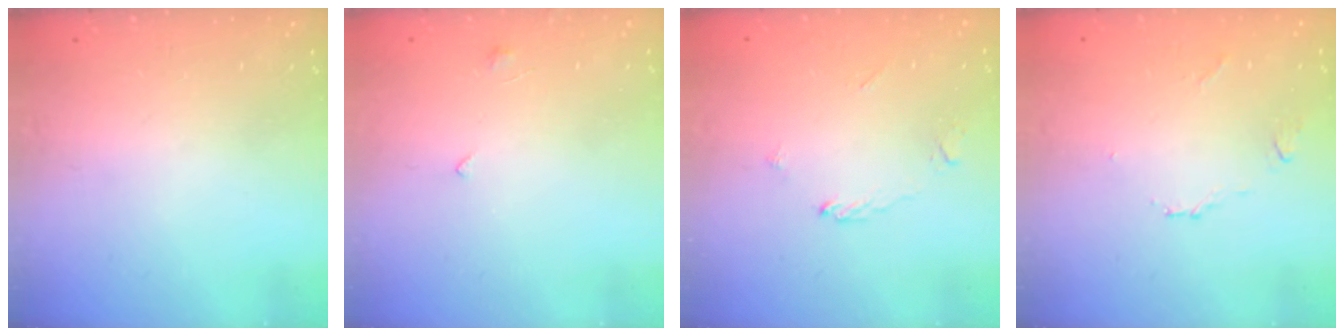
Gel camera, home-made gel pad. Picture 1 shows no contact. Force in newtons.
{"total": 0.9, "press": 0.8, "slide": 0.4}
{"total": 2.2, "press": 2.2, "slide": 0.3}
{"total": 3.2, "press": 3.2, "slide": 0.6}